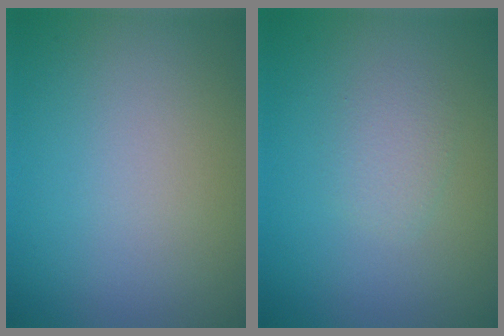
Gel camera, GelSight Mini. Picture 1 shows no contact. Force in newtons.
{"total": 1.4, "press": 1.4, "slide": 0.1}